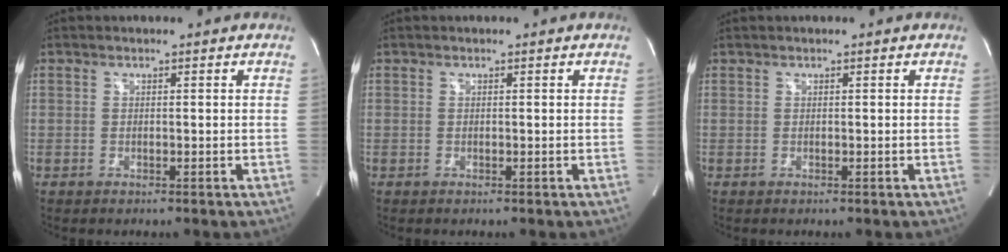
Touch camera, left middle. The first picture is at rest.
{"total": 0.0}
{"total": 0.0}